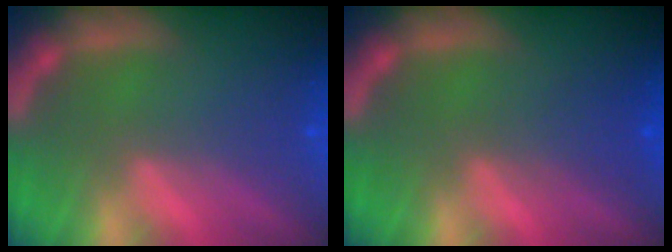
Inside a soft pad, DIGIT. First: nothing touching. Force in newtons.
{"total": 1.9}